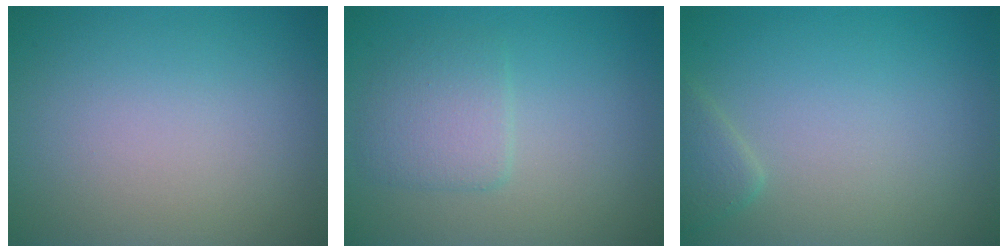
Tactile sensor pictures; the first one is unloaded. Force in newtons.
{"total": 2.5, "press": 2.5, "slide": 0.4}
{"total": 0.9, "press": 0.9, "slide": 0.1}